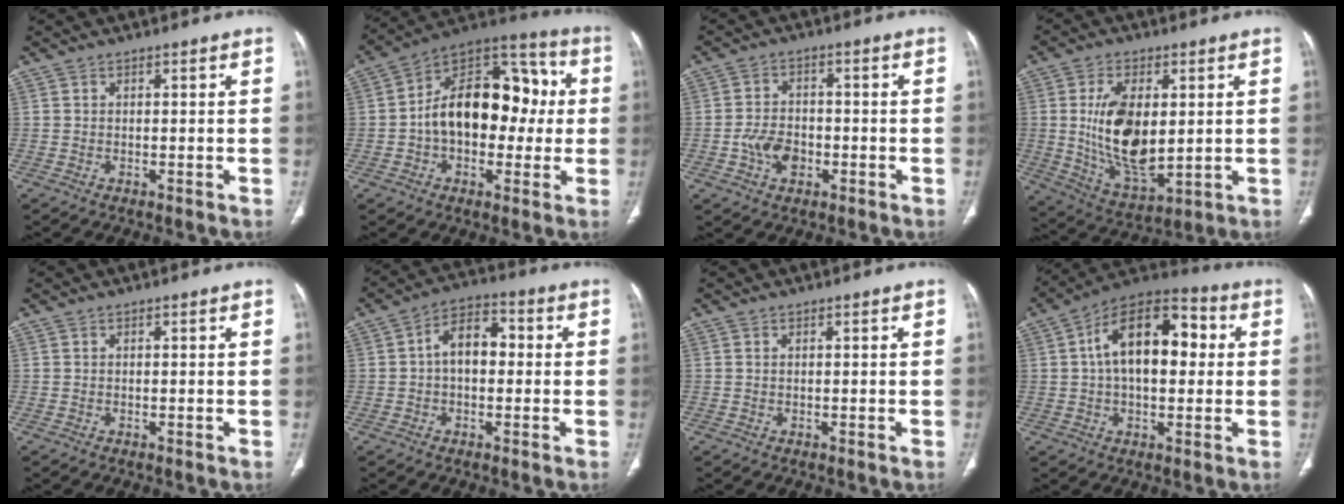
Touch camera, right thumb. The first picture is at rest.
{"total": 20.7, "force": [0.2, 13.3, 15.9], "torque": [-0.207, 0.051, -0.003]}
{"total": 6.3, "force": [-1.9, 4.3, 4.1], "torque": [-0.060, 0.014, -0.035]}
{"total": 15.5, "force": [1.4, 8.2, 13.1], "torque": [-0.225, -0.020, 0.040]}
{"total": 0.0}
{"total": 8.3, "force": [0.3, 5.2, 6.4], "torque": [-0.089, 0.029, -0.005]}
{"total": 0.0}
{"total": 17.4, "force": [2.6, 9.7, 14.2], "torque": [-0.209, 0.035, 0.035]}